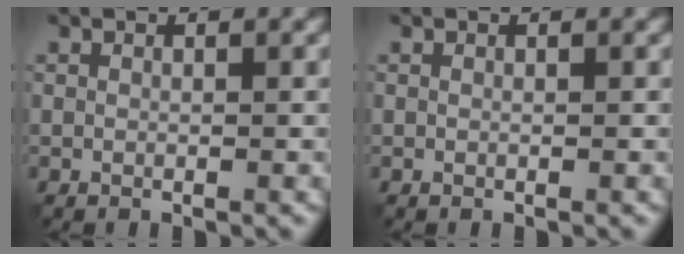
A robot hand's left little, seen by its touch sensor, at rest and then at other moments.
{"total": 0.0}